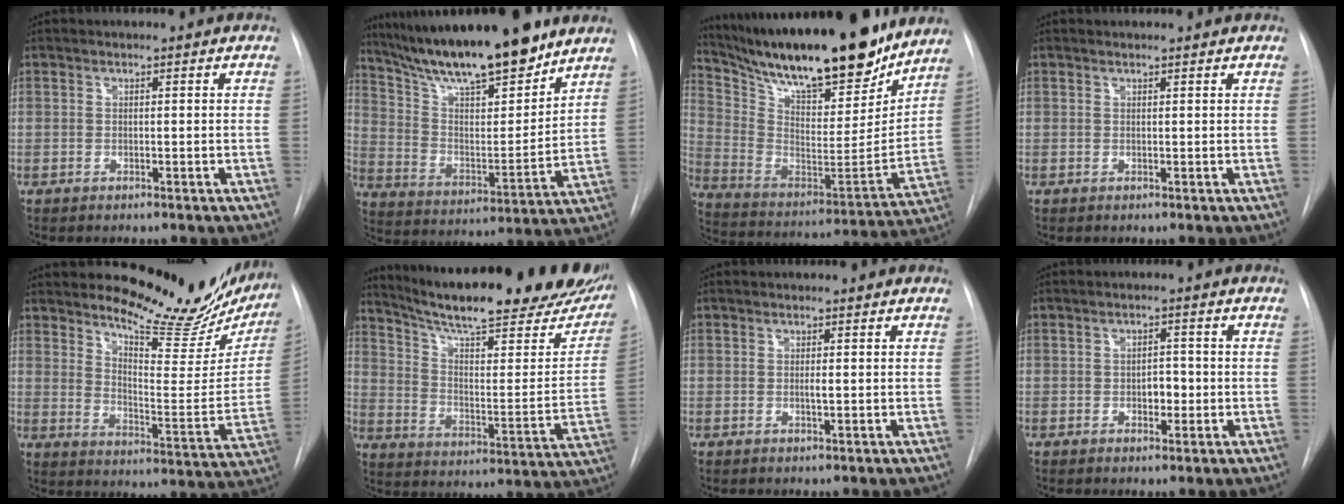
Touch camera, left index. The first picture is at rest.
{"total": 20.4, "force": [16.6, 3.0, 11.4], "torque": [-0.195, -0.009, 0.281]}
{"total": 27.9, "force": [23.1, 6.1, 14.3], "torque": [-0.255, -0.030, 0.355]}
{"total": 1.1, "force": [1.1, 0.0, 0.1], "torque": [-0.008, 0.005, 0.012]}
{"total": 18.3, "force": [16.2, 5.2, 6.7], "torque": [-0.079, -0.077, 0.203]}
{"total": 30.1, "force": [24.6, 5.3, 16.6], "torque": [-0.247, -0.059, 0.325]}
{"total": 0.8, "force": [-0.4, 0.0, 0.7], "torque": [-0.016, -0.008, -0.007]}
{"total": 2.7, "force": [-1.0, 1.5, 2.0], "torque": [-0.024, -0.002, -0.013]}